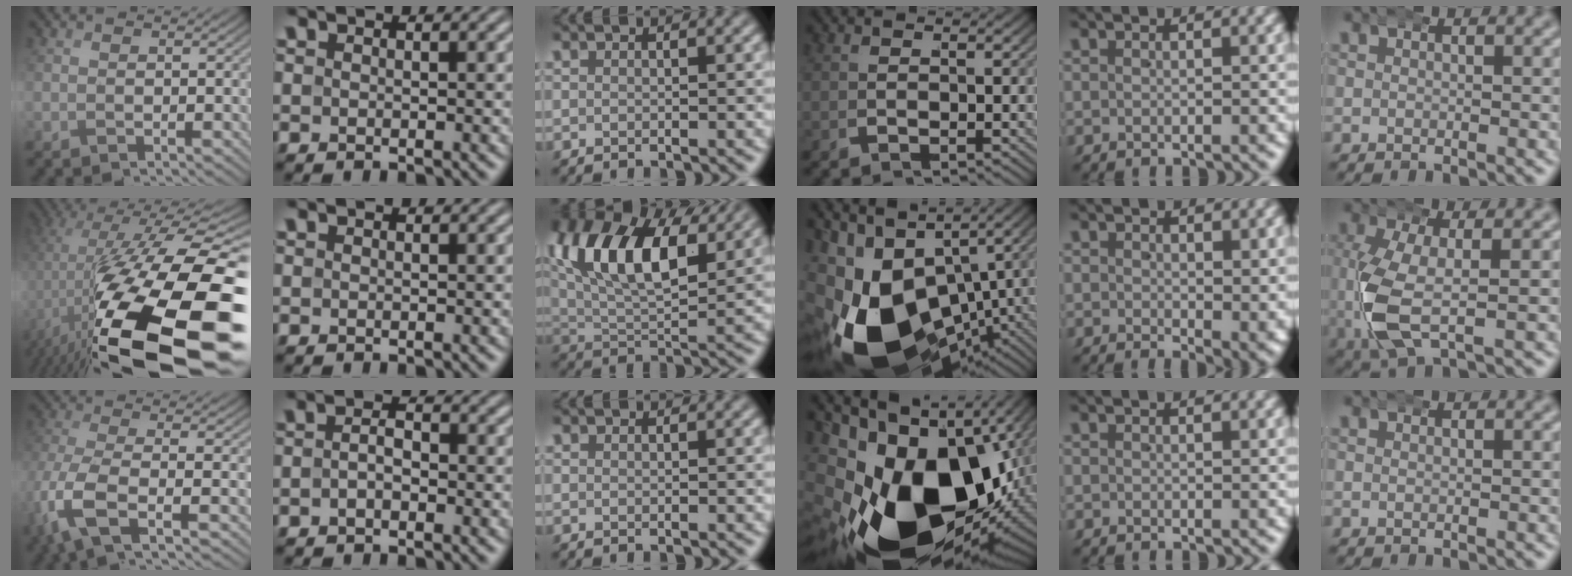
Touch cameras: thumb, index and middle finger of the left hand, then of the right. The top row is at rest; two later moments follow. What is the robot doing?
{"motion": "wrap", "object": "arm wrap"}